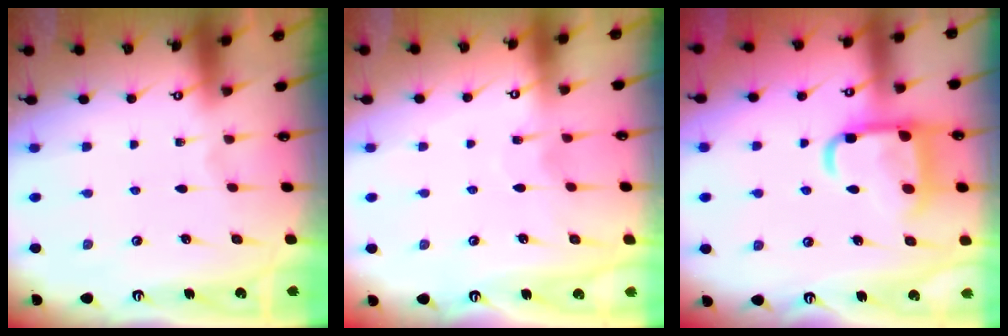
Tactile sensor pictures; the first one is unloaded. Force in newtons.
{"total": 7.0, "press": 7.0, "slide": 0.5}
{"total": 14.6, "press": 14.5, "slide": 1.4}